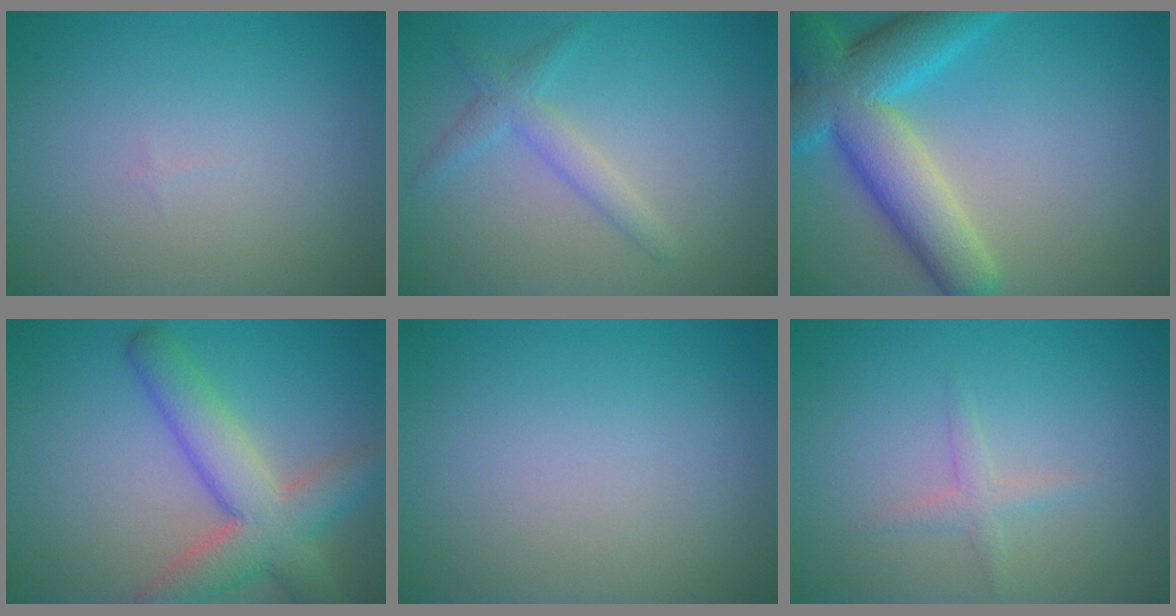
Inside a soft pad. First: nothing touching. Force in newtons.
{"total": 2.3, "press": 2.3, "slide": 0.1}
{"total": 9.5, "press": 9.4, "slide": 0.5}
{"total": 6.9, "press": 6.9, "slide": 0.3}
{"total": 0.0}
{"total": 1.3, "press": 1.3, "slide": 0.1}